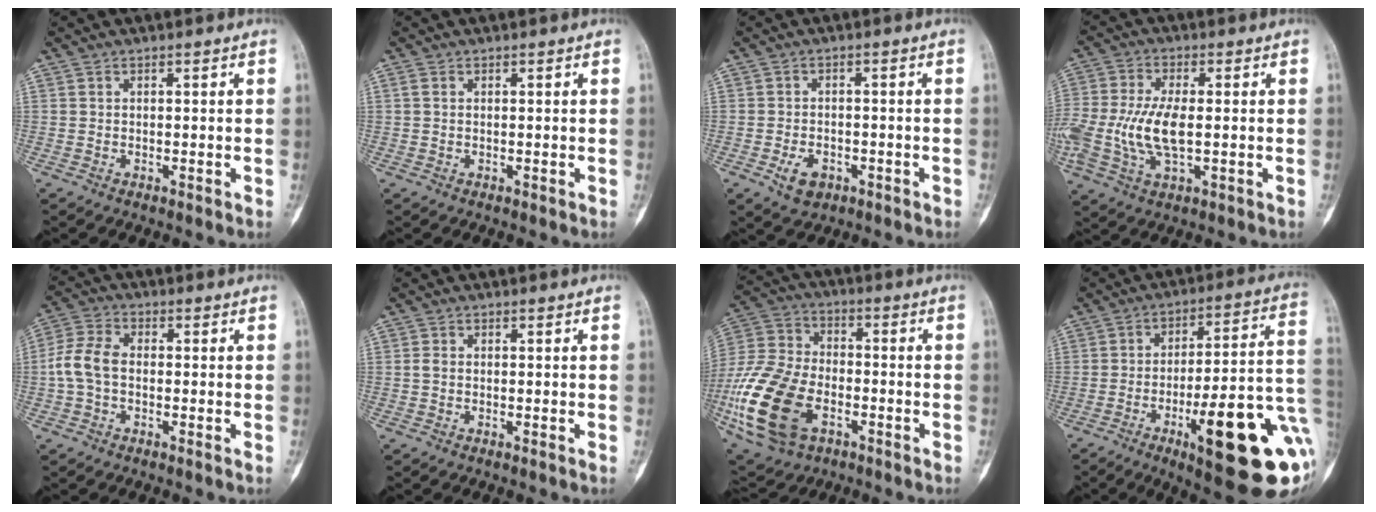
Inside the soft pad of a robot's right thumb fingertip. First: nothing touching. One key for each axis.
{"total": 0.9, "fx": 0.2, "fy": 0.6, "fz": 0.6, "tx": -0.017, "ty": 0.000, "tz": 0.003}
{"total": 4.6, "fx": -2.0, "fy": 3.1, "fz": 2.8, "tx": -0.041, "ty": 0.009, "tz": -0.026}
{"total": 12.9, "fx": -1.2, "fy": 6.0, "fz": 11.3, "tx": -0.265, "ty": 0.001, "tz": -0.022}
{"total": 6.7, "fx": -0.9, "fy": 4.0, "fz": 5.3, "tx": -0.119, "ty": 0.019, "tz": -0.028}
{"total": 1.0, "fx": -0.3, "fy": 0.5, "fz": 0.8, "tx": -0.021, "ty": -0.001, "tz": -0.009}
{"total": 22.0, "fx": -7.2, "fy": 13.7, "fz": 15.7, "tx": -0.337, "ty": 0.014, "tz": -0.124}
{"total": 26.1, "fx": -8.2, "fy": 6.6, "fz": 23.9, "tx": -0.278, "ty": 0.021, "tz": -0.106}